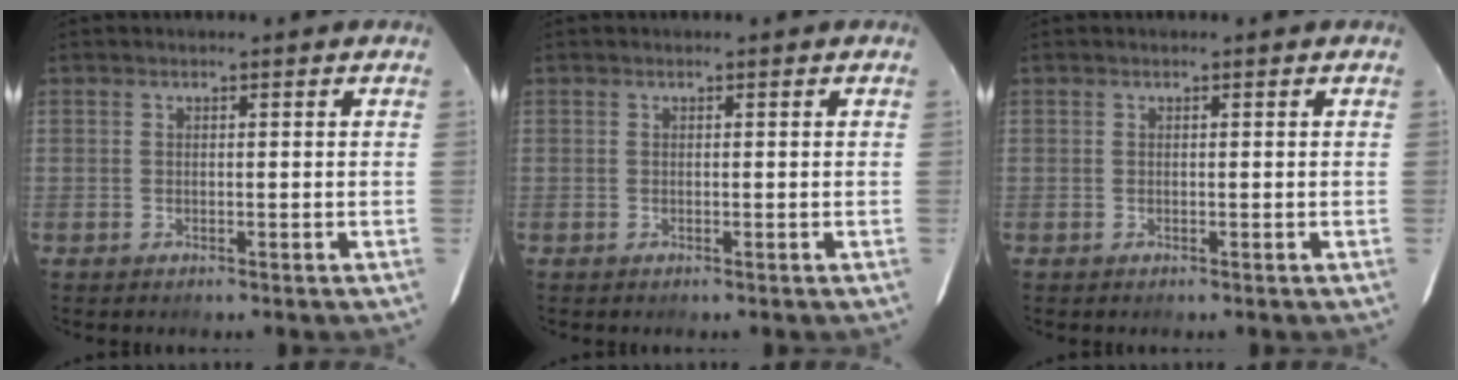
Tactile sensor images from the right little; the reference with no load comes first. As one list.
[{"total": 0.0}, {"total": 0.0}]